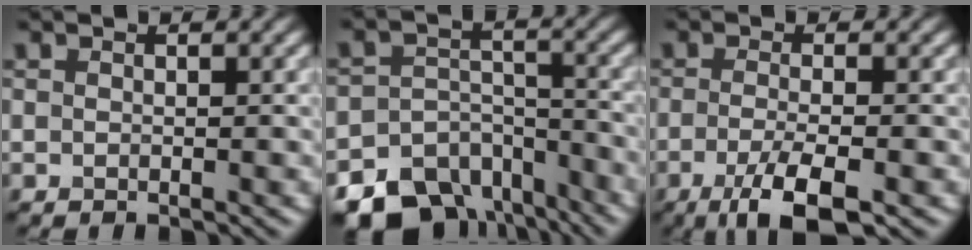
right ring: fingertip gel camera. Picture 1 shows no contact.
{"total": 12.3, "force": [-9.4, 7.4, 3.0], "torque": [-0.046, -0.011, -0.129]}
{"total": 4.5, "force": [-2.2, 1.1, 3.8], "torque": [-0.068, -0.002, -0.045]}